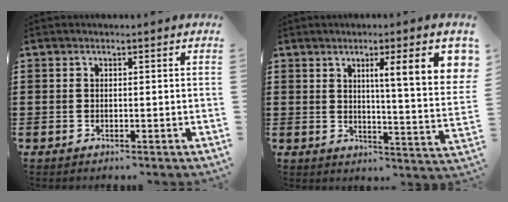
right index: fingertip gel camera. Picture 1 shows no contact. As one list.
[{"total": 9.7, "force": [4.1, 0.5, 8.8], "torque": [-0.147, -0.012, 0.060]}]